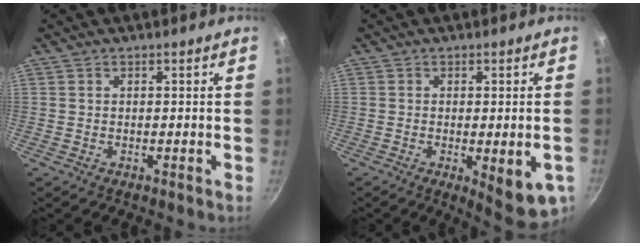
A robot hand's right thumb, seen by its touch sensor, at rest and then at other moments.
{"total": 9.5, "force": [-2.6, 2.9, 8.7], "torque": [-0.097, -0.008, -0.025]}